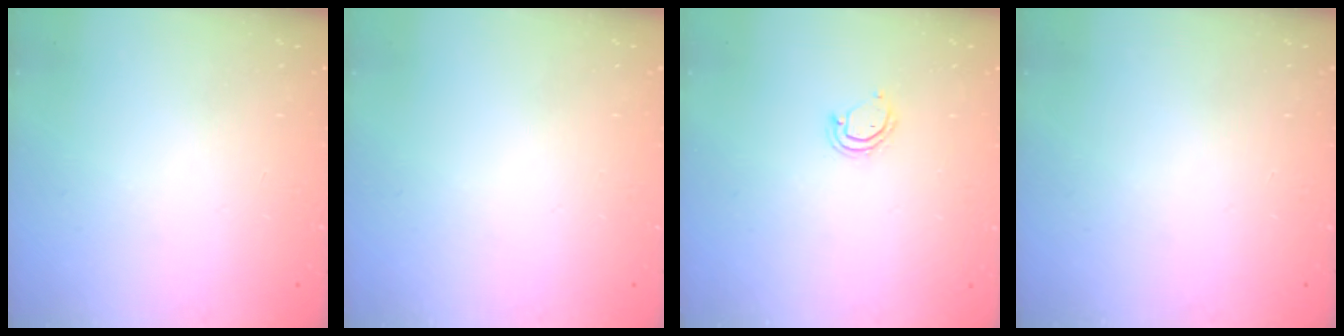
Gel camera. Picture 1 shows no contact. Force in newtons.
{"total": 0.0}
{"total": 4.7, "press": 4.6, "slide": 0.4}
{"total": 0.0}